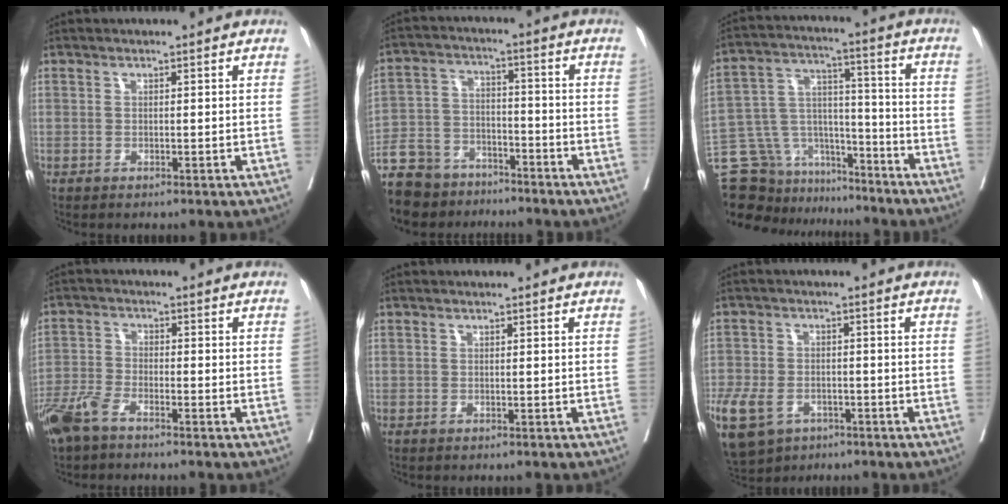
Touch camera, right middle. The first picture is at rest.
{"total": 14.8, "force": [-11.8, 7.5, 4.8], "torque": [-0.106, 0.017, -0.196]}
{"total": 18.8, "force": [-16.9, 7.2, 4.0], "torque": [-0.094, 0.051, -0.269]}
{"total": 6.0, "force": [-4.6, 1.6, 3.5], "torque": [-0.085, -0.009, -0.095]}
{"total": 0.0}
{"total": 19.3, "force": [-9.8, 13.8, 9.4], "torque": [-0.307, -0.026, -0.155]}